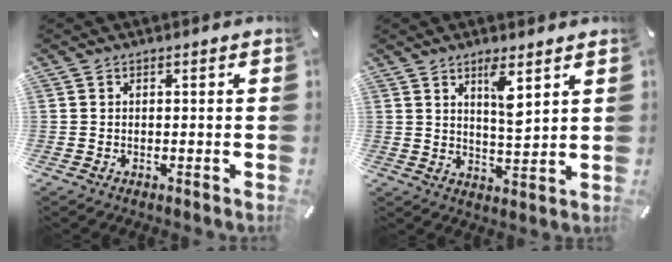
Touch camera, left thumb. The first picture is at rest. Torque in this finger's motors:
{"motor_torque": [1.18, 0.71, 0.70, -0.35, 0.31]}